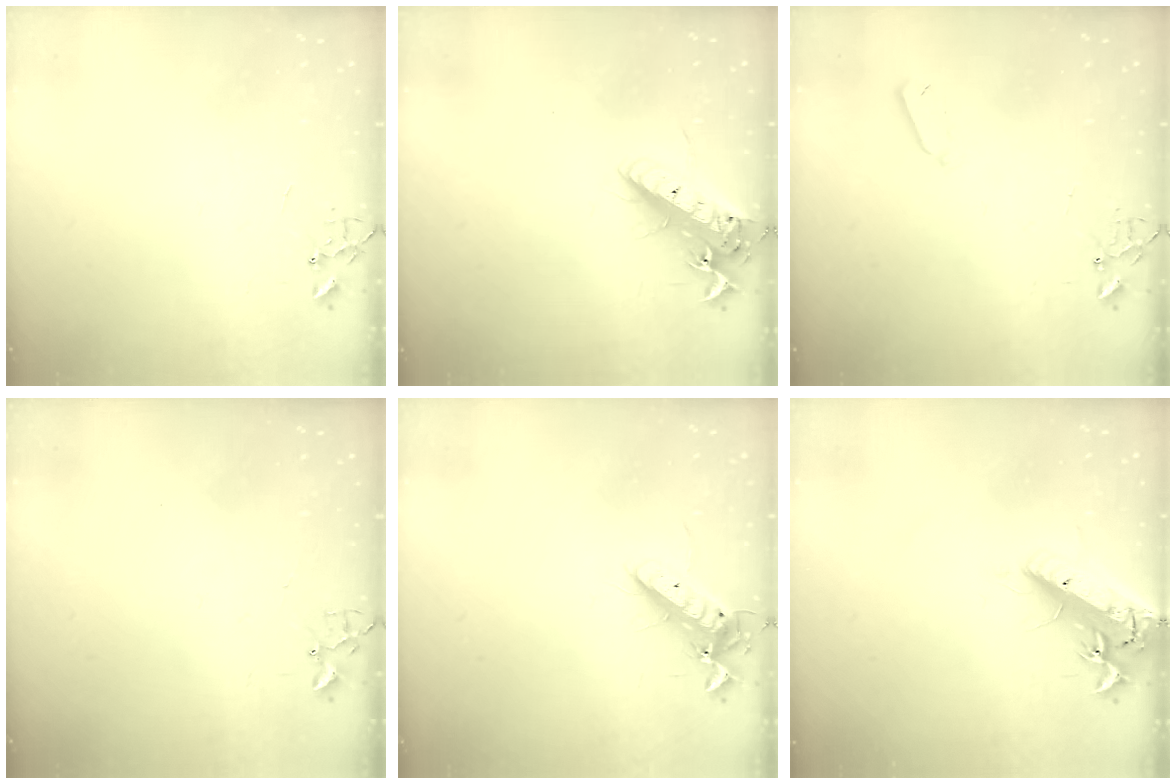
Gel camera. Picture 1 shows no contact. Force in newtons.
{"total": 16.4, "press": 16.0, "slide": 3.4}
{"total": 4.1, "press": 4.0, "slide": 0.8}
{"total": 1.9, "press": 1.9, "slide": 0.2}
{"total": 12.5, "press": 12.4, "slide": 1.6}
{"total": 20.7, "press": 20.3, "slide": 4.2}